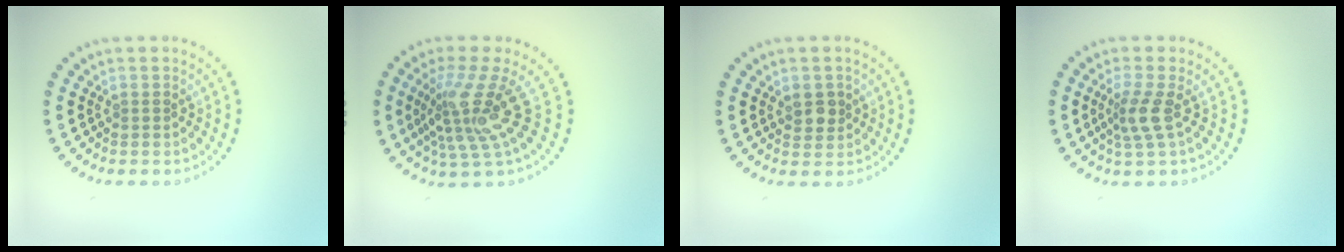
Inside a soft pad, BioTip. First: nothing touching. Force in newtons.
{"total": 4.7, "press": 3.1, "slide": 3.6}
{"total": 1.8, "press": 1.8, "slide": 0.5}
{"total": 2.5, "press": 1.9, "slide": 1.6}